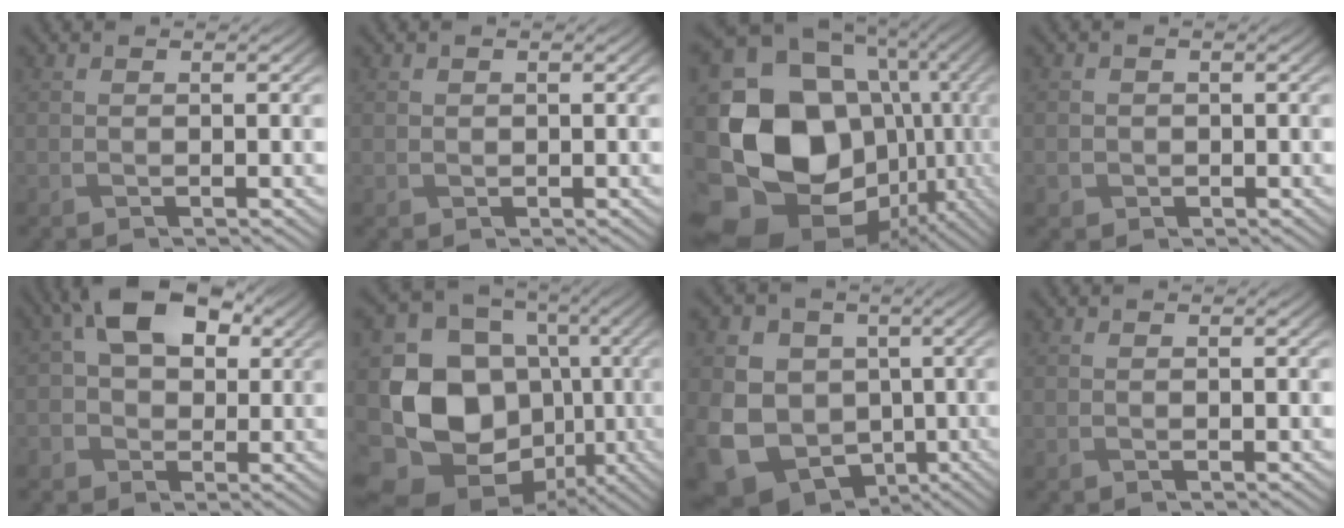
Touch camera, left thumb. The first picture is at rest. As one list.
[{"total": 0.7, "force": [0.1, 0.6, 0.1], "torque": [-0.007, -0.004, 0.004]}, {"total": 24.0, "force": [-4.8, 19.6, 13.0], "torque": [-0.269, -0.048, -0.080]}, {"total": 1.3, "force": [-0.3, 1.3, 0.1], "torque": [0.000, -0.005, -0.008]}, {"total": 8.8, "force": [1.5, 6.6, 5.6], "torque": [-0.113, 0.012, 0.018]}, {"total": 14.6, "force": [-2.9, 12.1, 7.7], "torque": [-0.182, -0.024, -0.060]}, {"total": 14.0, "force": [-1.7, 12.2, 6.6], "torque": [-0.166, -0.020, -0.053]}, {"total": 0.0}]